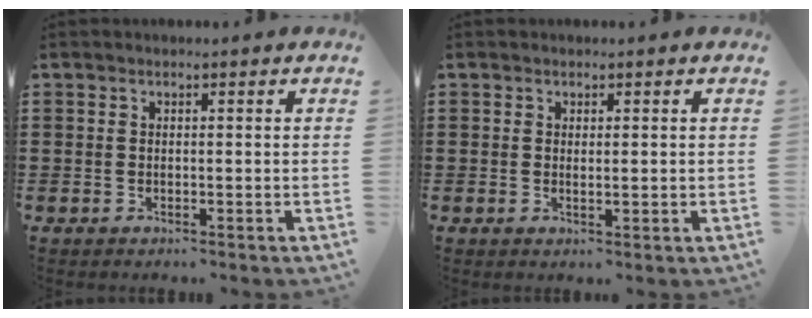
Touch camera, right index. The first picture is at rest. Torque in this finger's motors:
{"motor_torque": [-0.33, 0.39, 0.05, -0.01]}